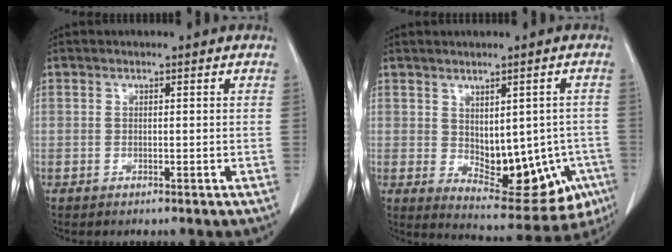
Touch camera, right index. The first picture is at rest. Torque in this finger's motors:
{"motor_torque": [0.23, -0.03, 0.07, 0.02]}